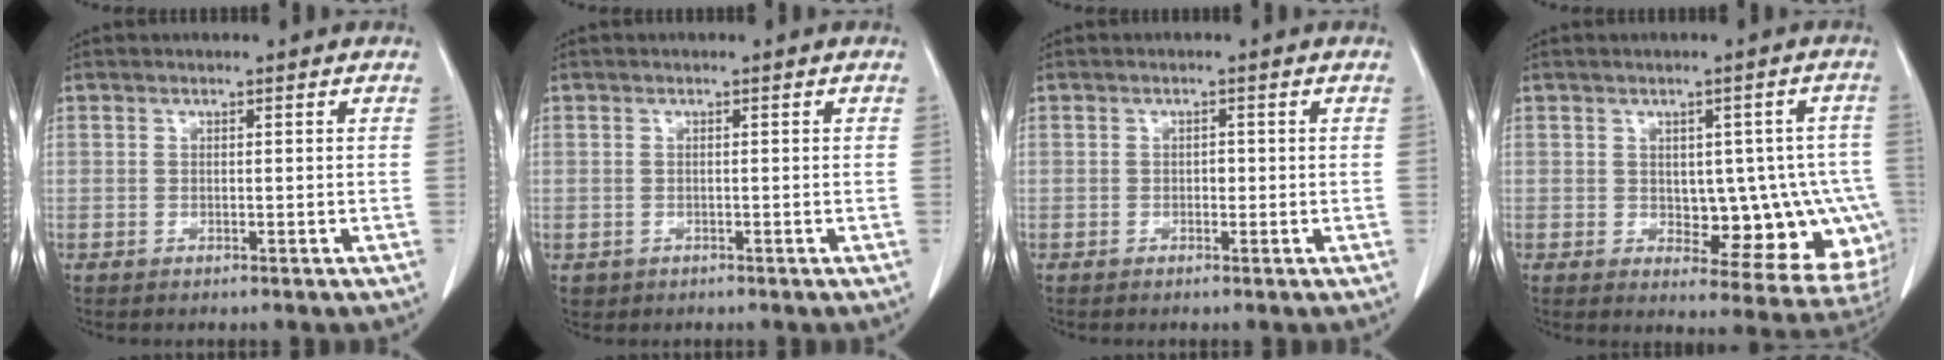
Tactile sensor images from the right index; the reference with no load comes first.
{"total": 1.1, "force": [-0.4, 1.0, 0.0], "torque": [-0.006, 0.004, -0.001]}
{"total": 1.0, "force": [-0.1, 0.7, 0.7], "torque": [-0.008, 0.003, -0.002]}
{"total": 12.8, "force": [-1.4, 6.6, 10.8], "torque": [-0.094, 0.018, 0.001]}